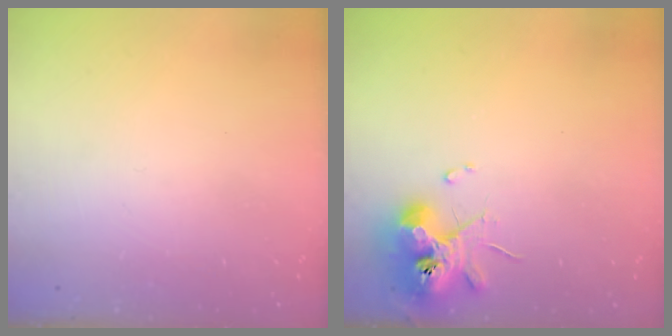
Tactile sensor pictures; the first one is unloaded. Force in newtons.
{"total": 11.4, "press": 11.3, "slide": 1.6}